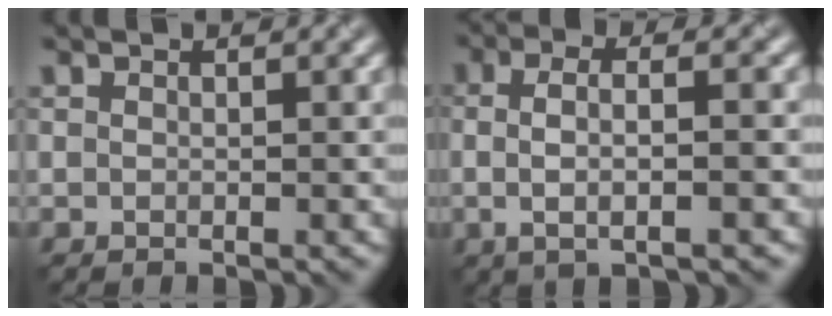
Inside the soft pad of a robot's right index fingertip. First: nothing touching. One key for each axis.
{"total": 4.1, "fx": -0.3, "fy": 1.2, "fz": 3.9, "tx": -0.073, "ty": -0.004, "tz": -0.005}